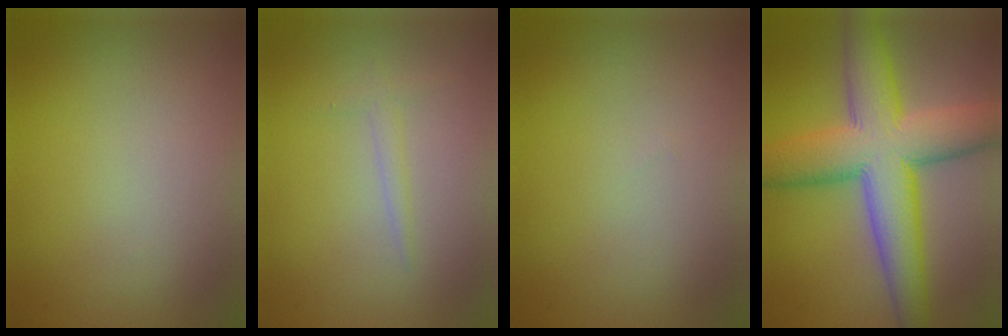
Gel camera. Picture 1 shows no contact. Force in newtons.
{"total": 1.1, "press": 1.1, "slide": 0.0}
{"total": 0.0}
{"total": 11.2, "press": 11.2, "slide": 0.7}